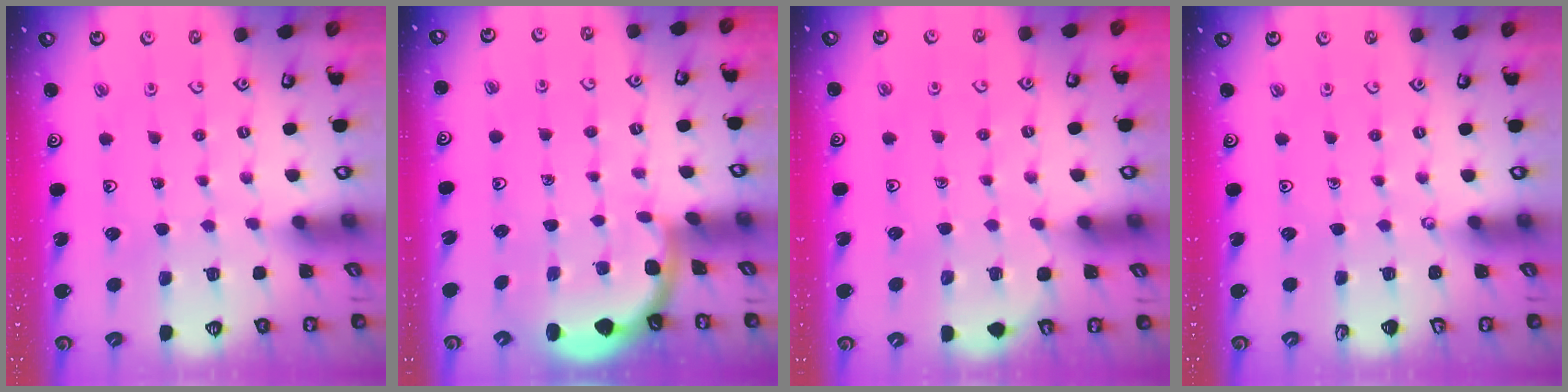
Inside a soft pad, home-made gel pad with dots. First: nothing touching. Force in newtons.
{"total": 1.7, "press": 1.6, "slide": 0.1}
{"total": 4.0, "press": 3.6, "slide": 1.8}
{"total": 0.0}